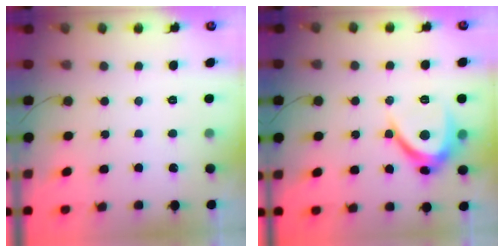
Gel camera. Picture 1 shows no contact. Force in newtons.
{"total": 8.9, "press": 8.8, "slide": 1.3}